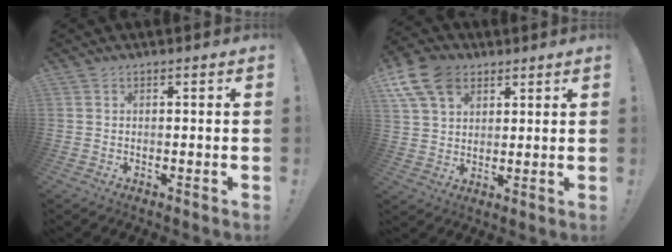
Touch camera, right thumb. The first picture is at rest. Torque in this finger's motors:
{"motor_torque": [-0.03, 0.41, 0.34, -0.13, 0.06]}